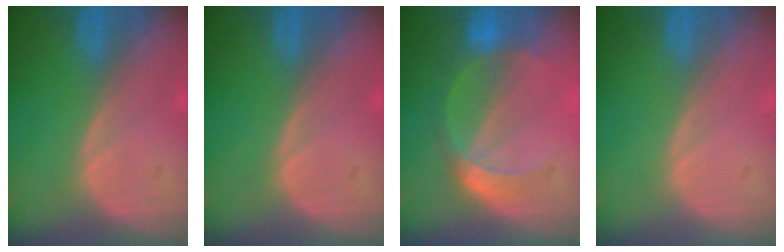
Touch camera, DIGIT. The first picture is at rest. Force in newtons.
{"total": 0.0}
{"total": 5.9, "press": 5.2, "slide": 2.8}
{"total": 0.0}